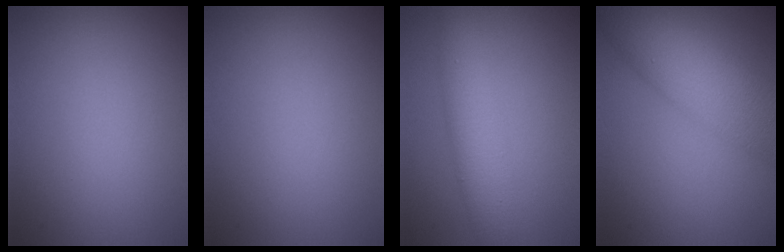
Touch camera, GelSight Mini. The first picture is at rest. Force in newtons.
{"total": 0.0}
{"total": 3.7, "press": 3.7, "slide": 0.1}
{"total": 8.1, "press": 8.1, "slide": 0.0}